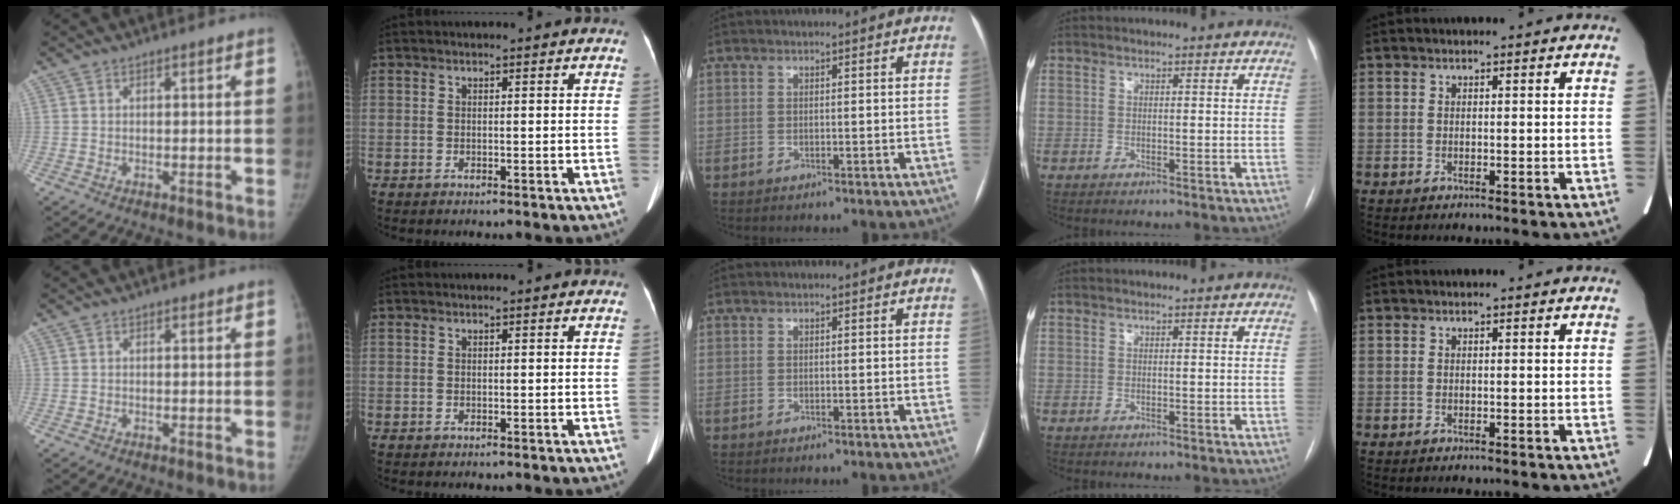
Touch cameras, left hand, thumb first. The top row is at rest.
{}